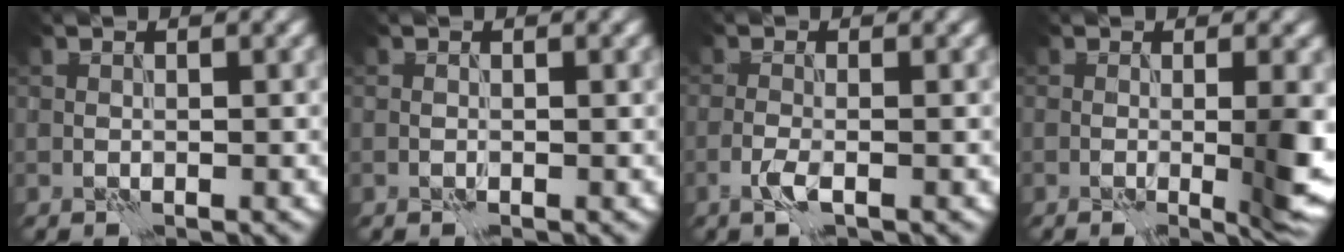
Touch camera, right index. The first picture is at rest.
{"total": 0.0}
{"total": 1.4, "force": [-0.7, -0.1, 1.2], "torque": [-0.030, 0.000, -0.017]}
{"total": 4.7, "force": [-0.6, 0.6, 4.6], "torque": [-0.063, -0.012, -0.002]}